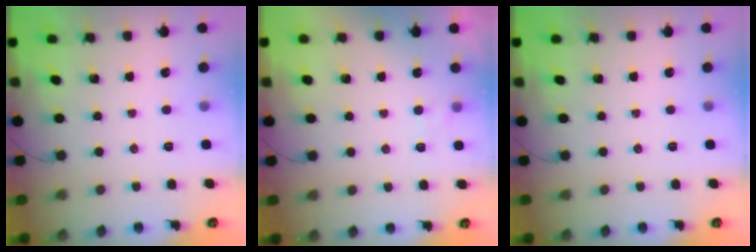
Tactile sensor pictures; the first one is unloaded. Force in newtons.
{"total": 1.4, "press": 1.0, "slide": 1.0}
{"total": 0.0}